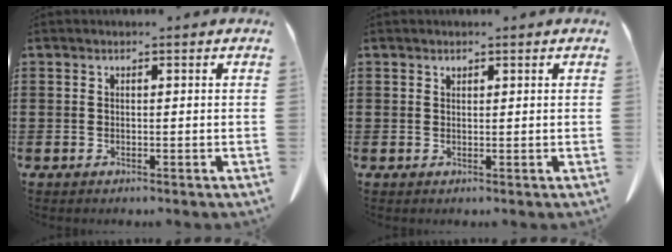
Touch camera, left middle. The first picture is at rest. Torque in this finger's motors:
{"motor_torque": [-0.05, 0.25, -0.01, 0.00]}